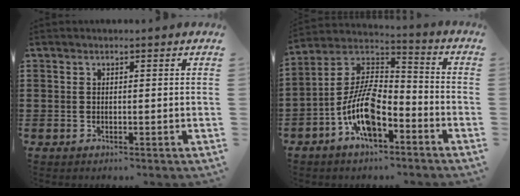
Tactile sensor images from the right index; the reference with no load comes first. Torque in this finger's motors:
{"motor_torque": [2.14, 0.00, 0.51, 0.15]}